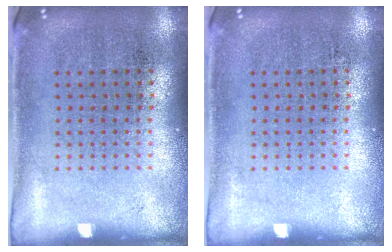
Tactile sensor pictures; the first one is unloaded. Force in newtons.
{"total": 0.0}